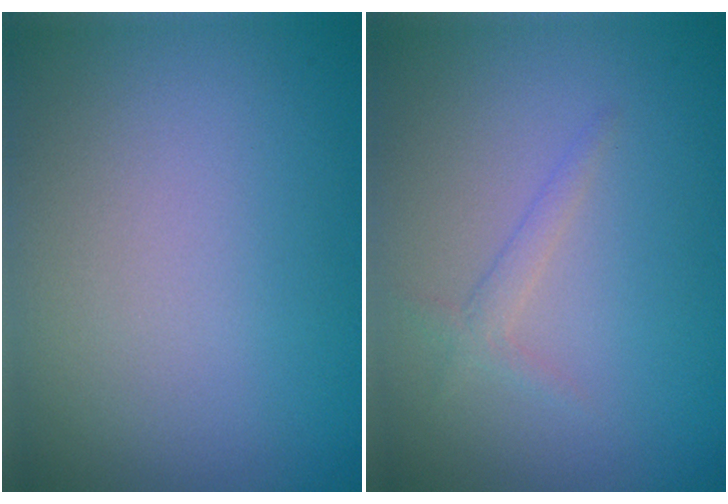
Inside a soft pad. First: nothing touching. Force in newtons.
{"total": 1.1, "press": 1.1, "slide": 0.1}